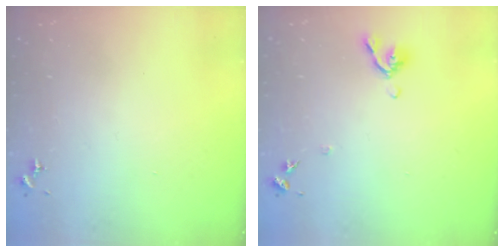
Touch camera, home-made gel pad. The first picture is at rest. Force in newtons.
{"total": 7.9, "press": 7.8, "slide": 1.5}